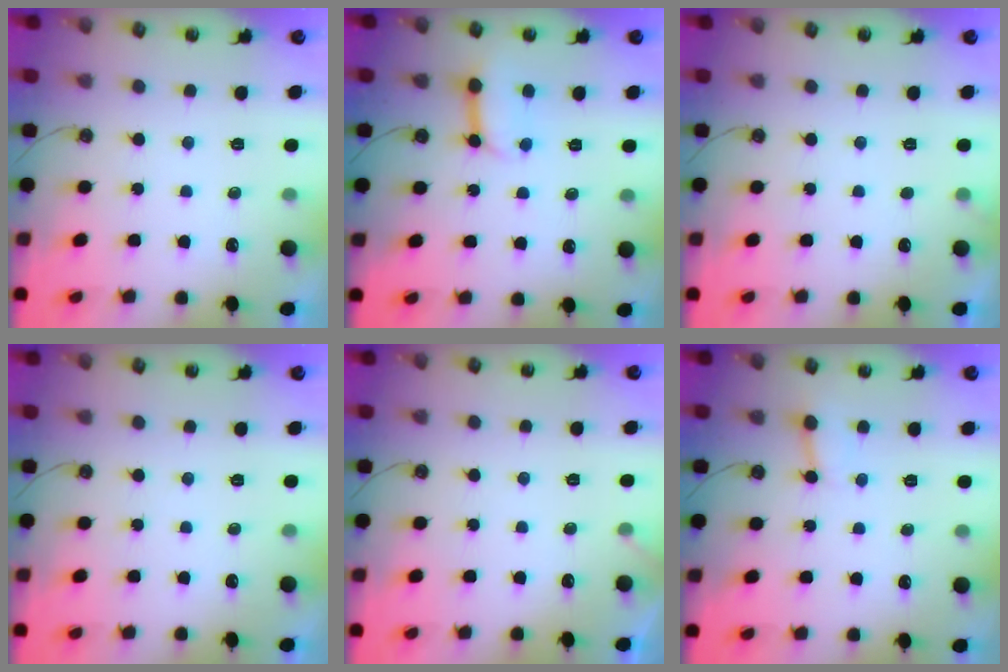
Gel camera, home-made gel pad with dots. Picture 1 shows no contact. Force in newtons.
{"total": 8.6, "press": 8.6, "slide": 0.4}
{"total": 3.1, "press": 3.1, "slide": 0.4}
{"total": 0.0}
{"total": 2.4, "press": 2.4, "slide": 0.2}
{"total": 2.5, "press": 2.5, "slide": 0.4}